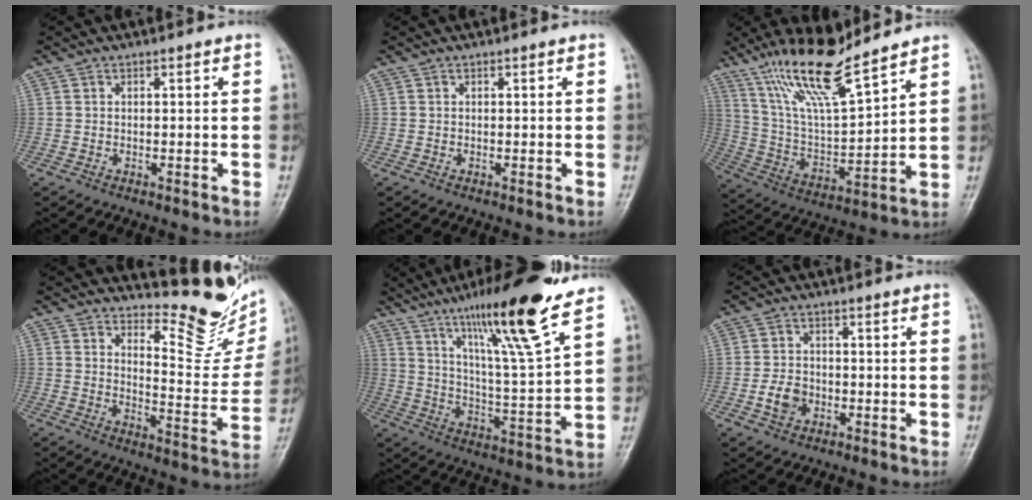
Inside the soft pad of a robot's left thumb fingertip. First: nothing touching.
{"total": 0.0}
{"total": 16.3, "force": [12.5, 2.7, 10.1], "torque": [-0.175, -0.064, 0.245]}
{"total": 14.6, "force": [12.4, 4.5, 6.3], "torque": [-0.047, -0.125, 0.155]}
{"total": 19.4, "force": [12.6, 1.6, 14.7], "torque": [-0.224, -0.062, 0.208]}
{"total": 4.2, "force": [-1.1, 3.3, 2.2], "torque": [-0.033, 0.009, -0.021]}